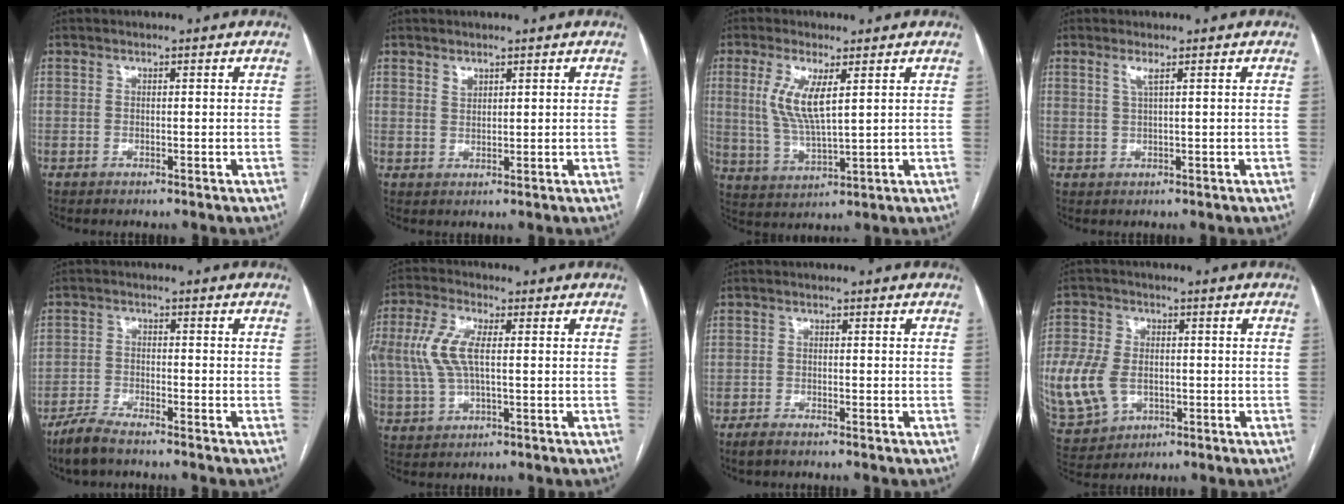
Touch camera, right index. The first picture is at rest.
{"total": 1.4, "force": [1.1, 0.8, 0.6], "torque": [-0.007, 0.000, 0.021]}
{"total": 7.6, "force": [2.4, 1.6, 7.0], "torque": [-0.153, -0.006, 0.052]}
{"total": 1.5, "force": [0.8, -0.2, 1.3], "torque": [-0.034, 0.000, 0.017]}
{"total": 4.6, "force": [-4.0, 0.5, 2.2], "torque": [-0.050, -0.011, -0.082]}
{"total": 9.4, "force": [1.1, 3.9, 8.5], "torque": [-0.206, 0.014, 0.023]}
{"total": 1.9, "force": [-1.7, 0.3, 0.9], "torque": [-0.021, -0.003, -0.029]}
{"total": 15.5, "force": [-3.0, 11.9, 9.5], "torque": [-0.253, 0.002, -0.037]}